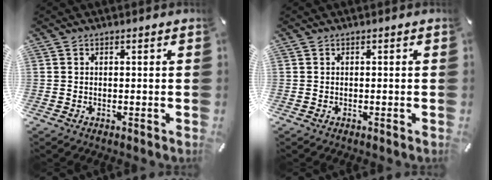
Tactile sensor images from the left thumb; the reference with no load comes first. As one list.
[{"total": 0.0}]